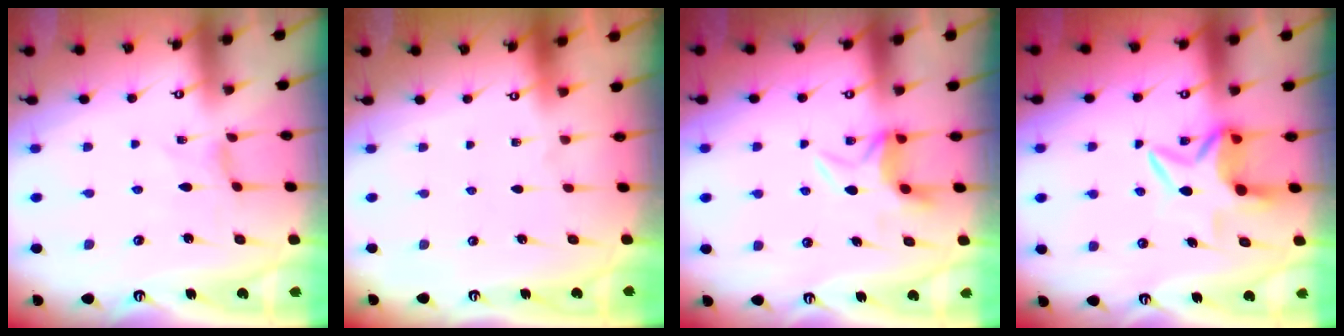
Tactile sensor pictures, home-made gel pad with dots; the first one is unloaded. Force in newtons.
{"total": 0.0}
{"total": 7.8, "press": 7.7, "slide": 1.4}
{"total": 6.5, "press": 6.4, "slide": 0.8}